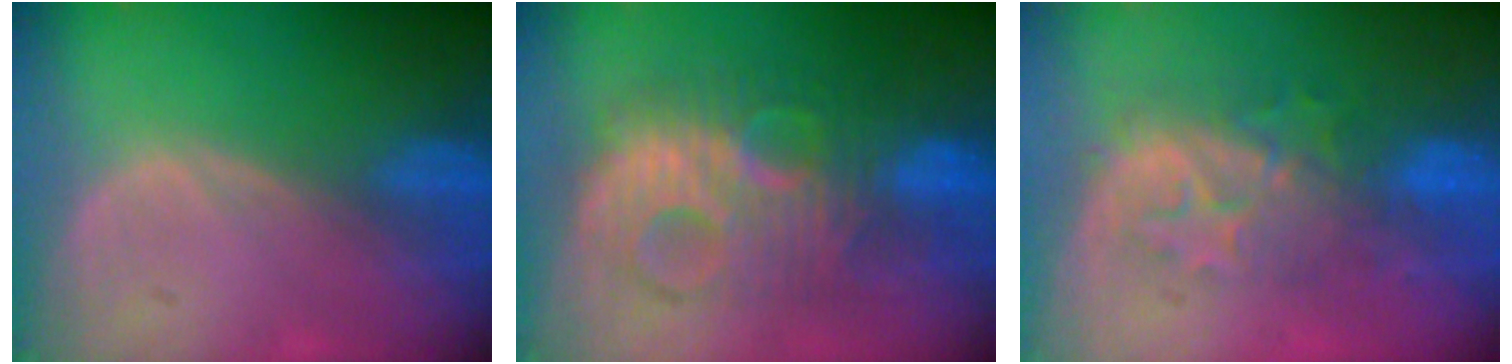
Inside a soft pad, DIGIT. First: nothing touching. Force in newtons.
{"total": 10.2, "press": 10.2, "slide": 0.4}
{"total": 8.0, "press": 7.9, "slide": 1.5}